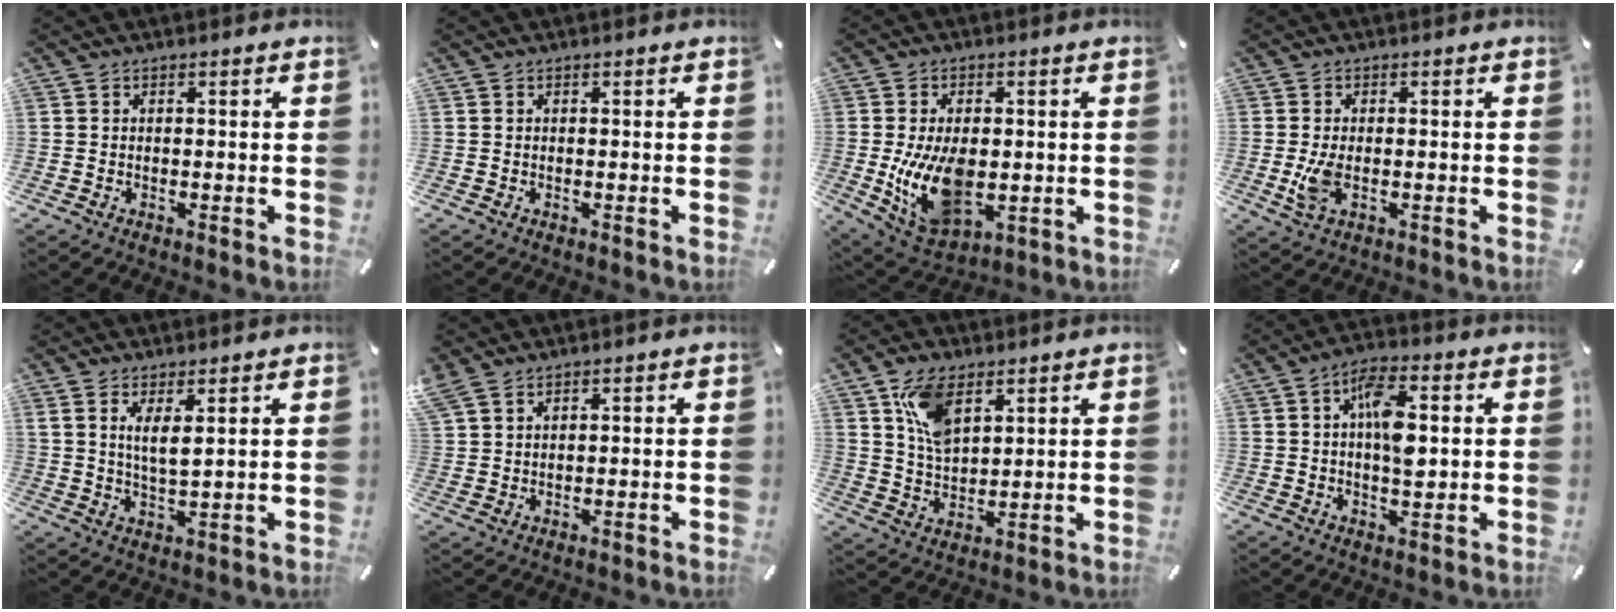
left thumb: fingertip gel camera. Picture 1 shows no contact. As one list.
[{"total": 0.0}, {"total": 14.1, "force": [-1.0, 8.8, 11.0], "torque": [-0.215, -0.015, -0.014]}, {"total": 5.2, "force": [-0.7, 2.8, 4.3], "torque": [-0.098, -0.009, -0.018]}, {"total": 5.1, "force": [2.8, 1.4, 4.0], "torque": [-0.071, -0.011, 0.047]}, {"total": 3.9, "force": [3.2, 1.9, 1.5], "torque": [-0.034, -0.005, 0.063]}, {"total": 9.8, "force": [5.5, 5.4, 6.1], "torque": [-0.122, -0.012, 0.101]}, {"total": 9.4, "force": [1.7, 4.7, 7.9], "torque": [-0.126, 0.000, 0.023]}]